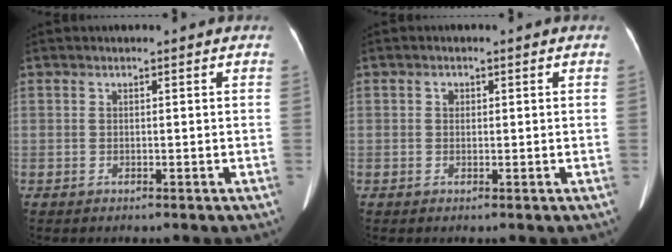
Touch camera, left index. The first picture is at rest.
{"total": 0.9, "force": [0.2, 0.7, 0.4], "torque": [-0.007, 0.006, 0.004]}